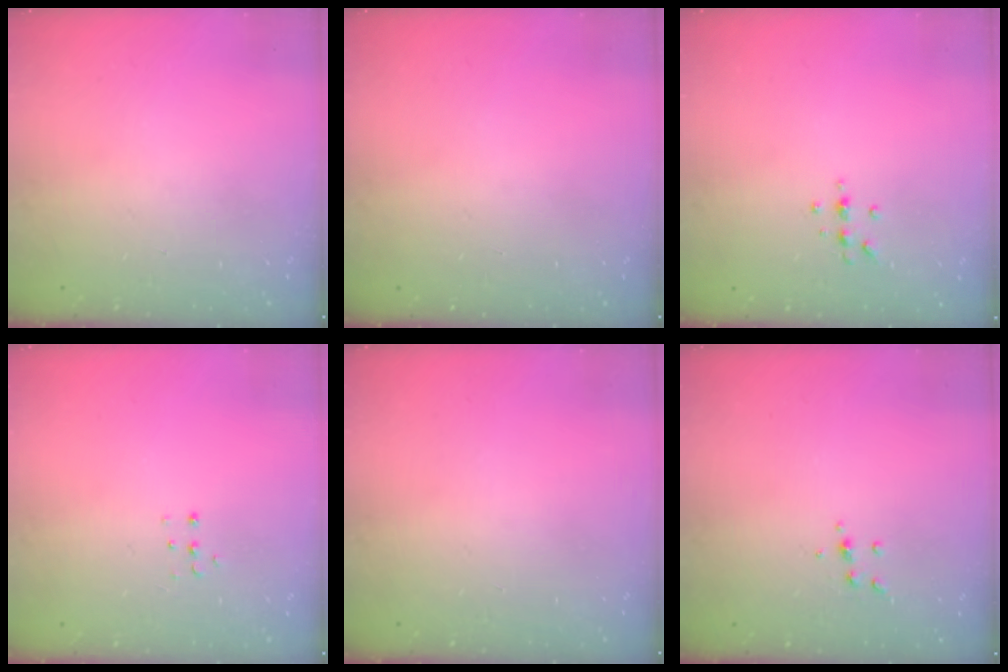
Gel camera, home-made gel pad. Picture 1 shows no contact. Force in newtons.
{"total": 0.0}
{"total": 4.0, "press": 3.8, "slide": 1.2}
{"total": 3.8, "press": 3.7, "slide": 0.7}
{"total": 0.0}
{"total": 4.8, "press": 4.8, "slide": 0.5}